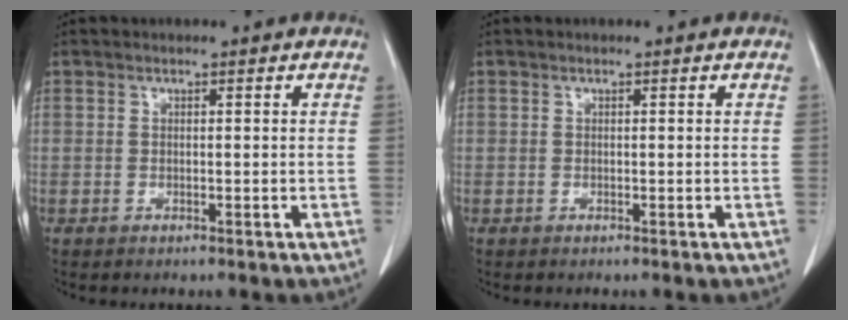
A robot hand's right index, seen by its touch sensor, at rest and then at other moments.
{"total": 0.0}